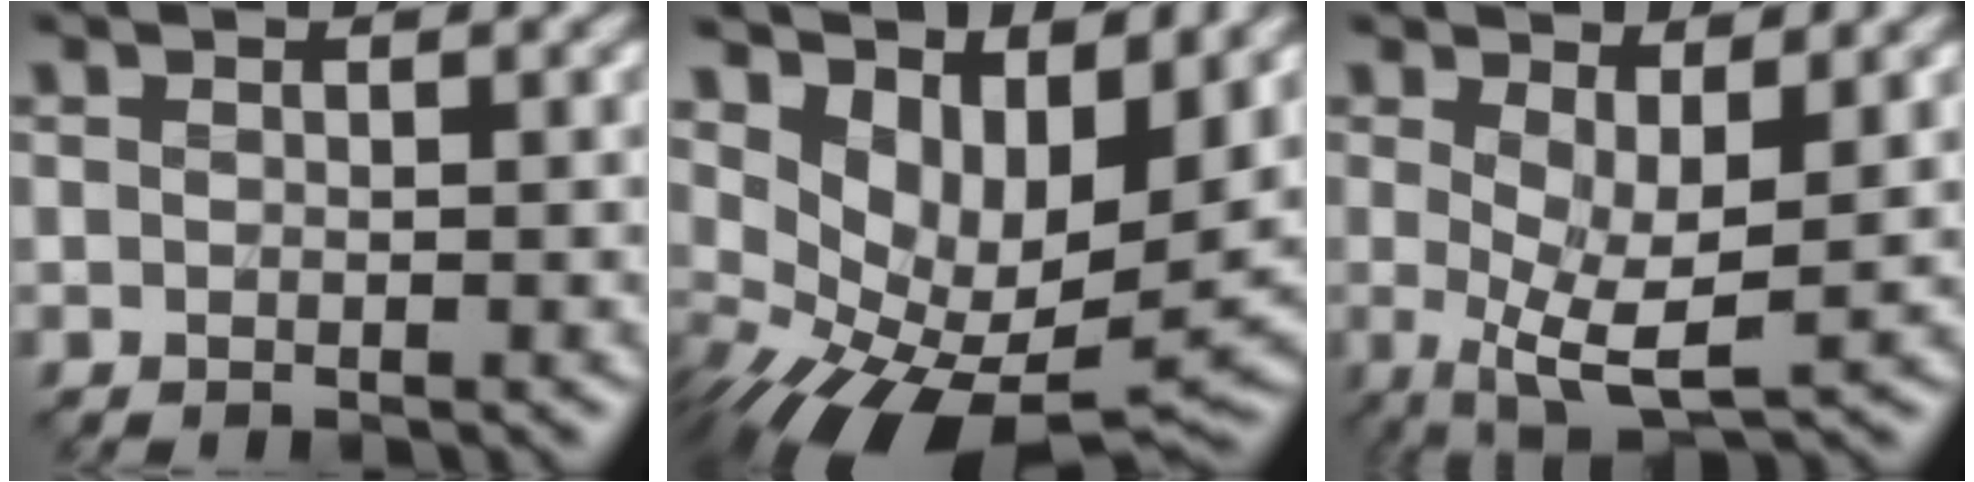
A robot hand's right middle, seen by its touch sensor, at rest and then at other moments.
{"total": 10.9, "force": [1.6, 5.7, 9.1], "torque": [-0.149, -0.018, 0.041]}
{"total": 5.2, "force": [0.4, 1.7, 4.9], "torque": [-0.094, -0.009, 0.010]}